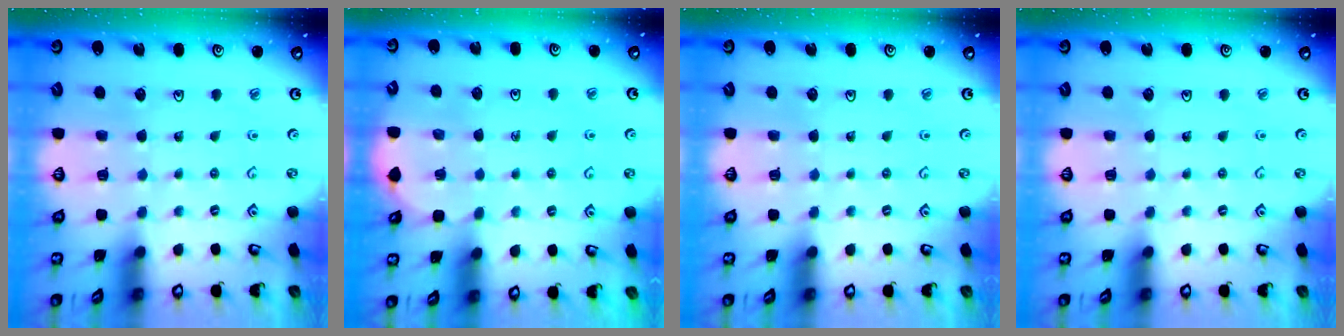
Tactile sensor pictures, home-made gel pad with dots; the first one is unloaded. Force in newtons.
{"total": 3.0, "press": 3.0, "slide": 0.3}
{"total": 0.0}
{"total": 0.0}